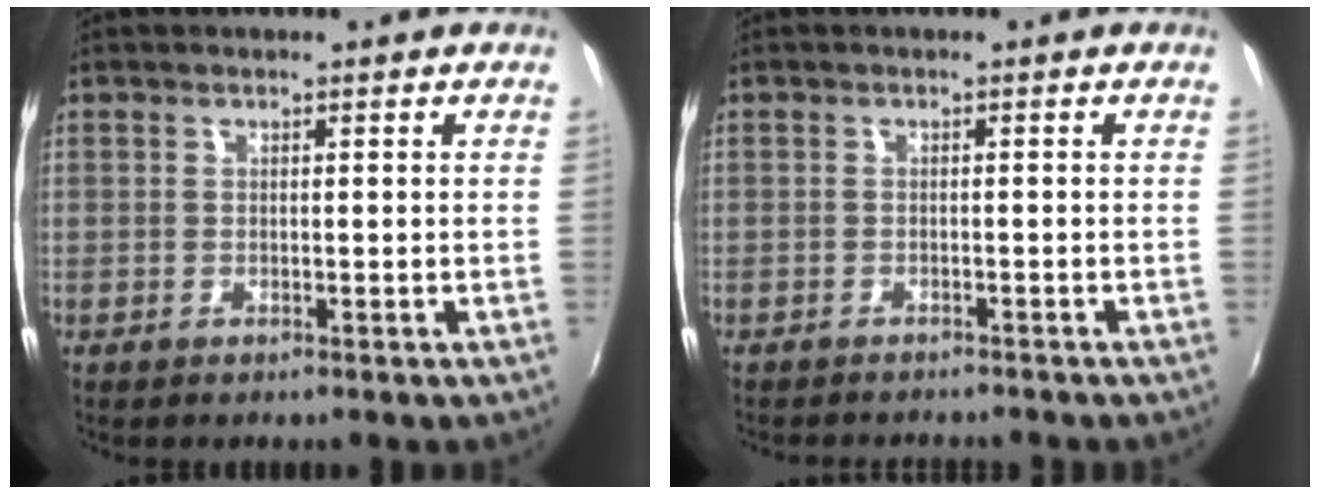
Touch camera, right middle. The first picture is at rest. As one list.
[{"total": 3.7, "force": [-3.5, 0.8, 1.0], "torque": [-0.029, -0.014, -0.052]}]